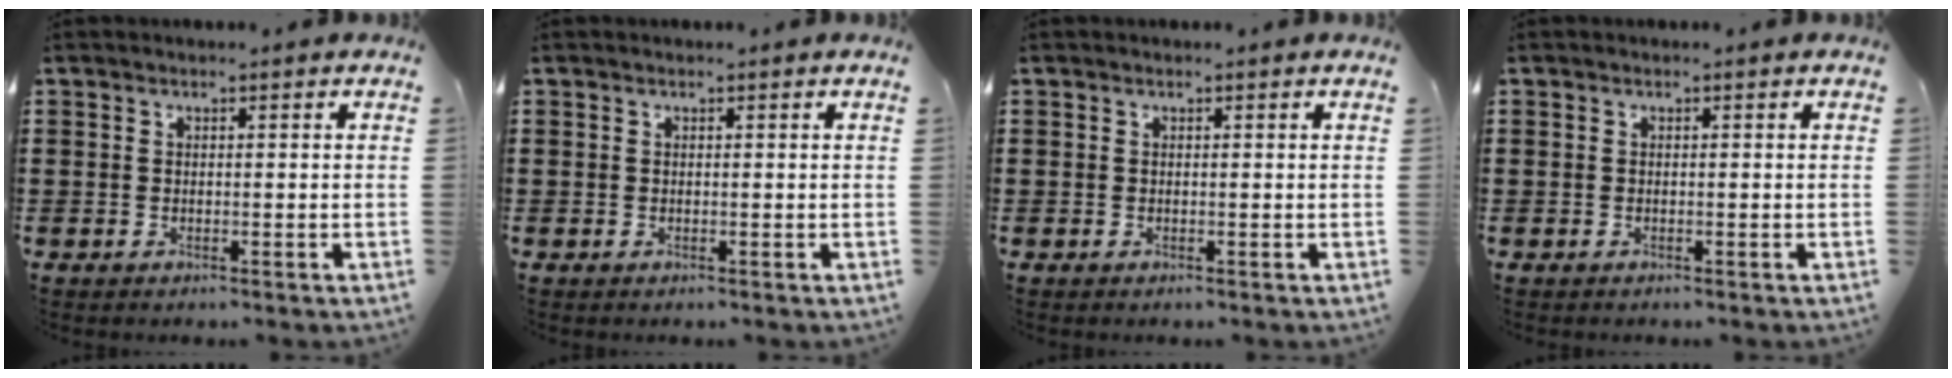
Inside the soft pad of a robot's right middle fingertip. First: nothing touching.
{"total": 0.0}
{"total": 0.0}
{"total": 0.0}